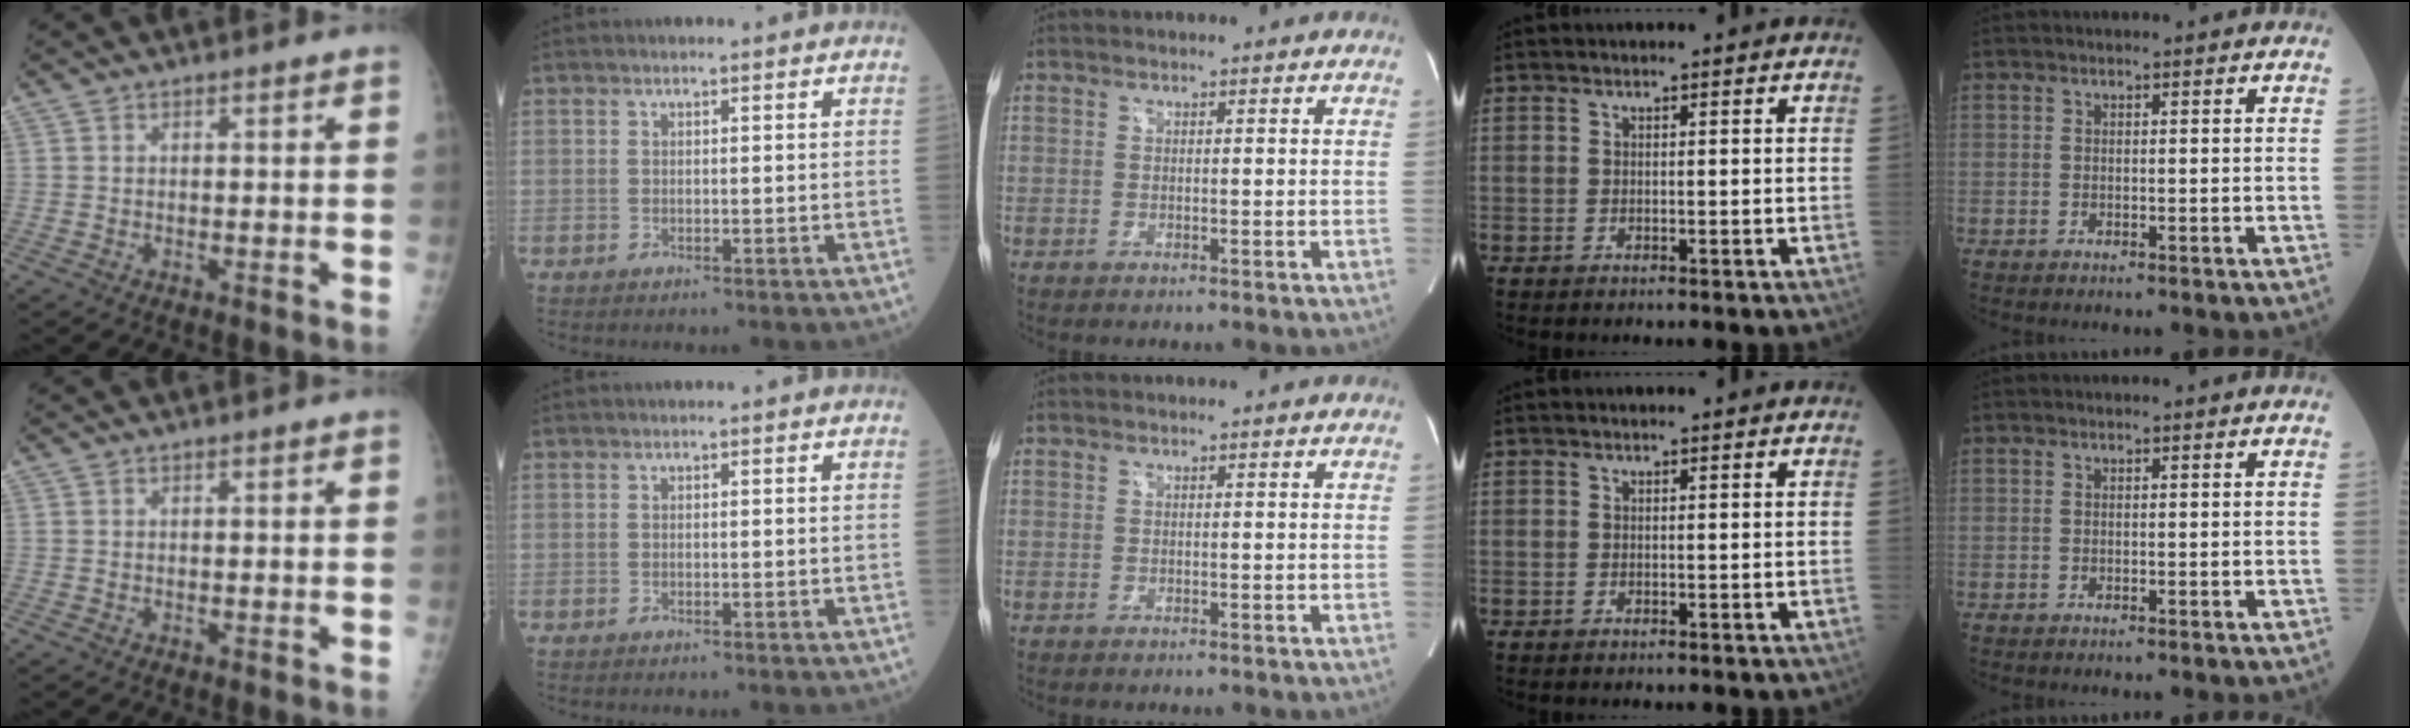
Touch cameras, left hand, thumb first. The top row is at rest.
{}